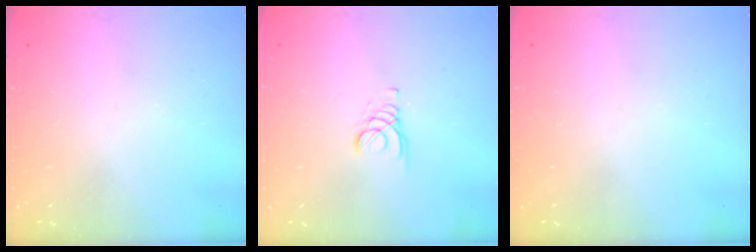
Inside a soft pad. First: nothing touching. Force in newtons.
{"total": 1.6, "press": 1.6, "slide": 0.2}
{"total": 0.0}